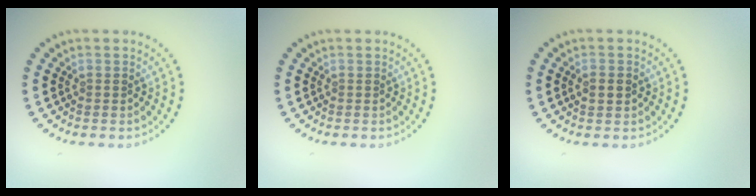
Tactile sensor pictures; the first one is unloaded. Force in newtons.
{"total": 0.0}
{"total": 2.0, "press": 2.0, "slide": 0.2}